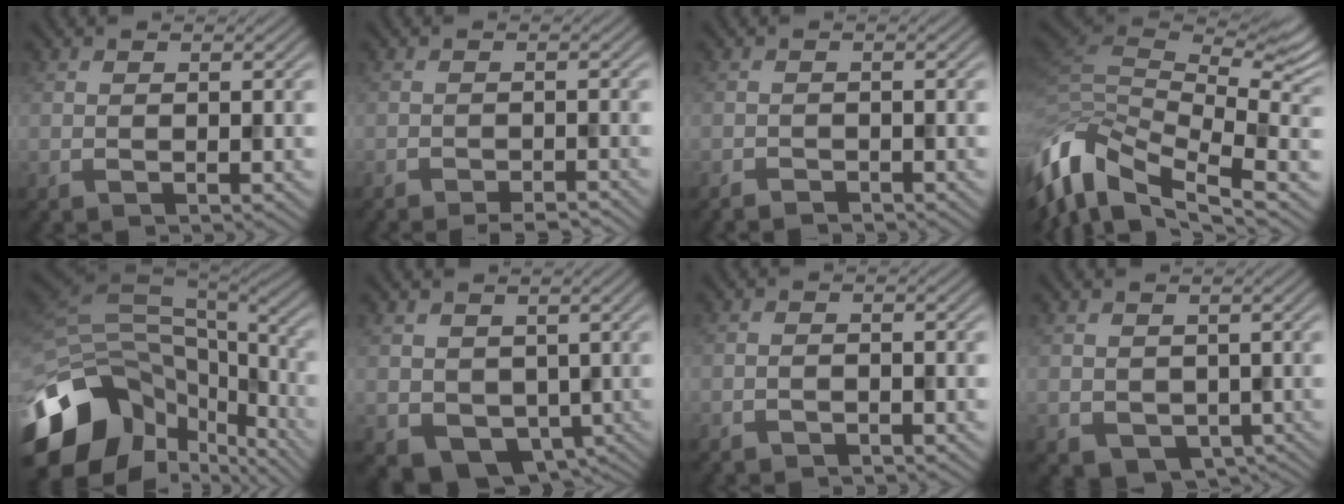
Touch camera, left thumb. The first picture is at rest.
{"total": 2.3, "force": [-2.0, 0.3, 1.1], "torque": [0.000, 0.004, -0.036]}
{"total": 1.1, "force": [-1.1, 0.1, -0.2], "torque": [0.016, -0.001, -0.019]}
{"total": 12.8, "force": [-2.6, 6.9, 10.5], "torque": [-0.266, -0.022, -0.026]}
{"total": 16.3, "force": [-7.9, 10.5, 9.7], "torque": [-0.244, -0.051, -0.104]}
{"total": 4.6, "force": [-0.4, 4.0, 2.2], "torque": [-0.048, -0.031, 0.006]}
{"total": 0.8, "force": [-0.7, 0.1, -0.1], "torque": [0.008, 0.001, -0.012]}
{"total": 2.3, "force": [-0.1, 2.2, 0.8], "torque": [-0.022, -0.019, 0.011]}